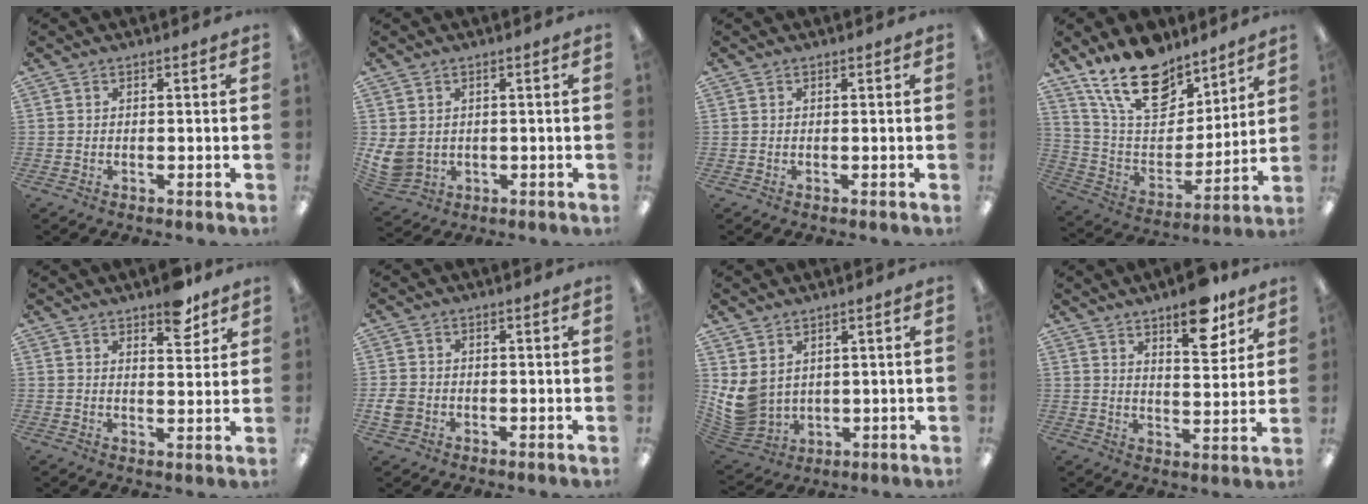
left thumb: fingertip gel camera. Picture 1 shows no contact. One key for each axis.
{"total": 5.6, "fx": 1.3, "fy": 4.8, "fz": 2.6, "tx": -0.073, "ty": -0.005, "tz": 0.027}
{"total": 0.0}
{"total": 19.8, "fx": 14.4, "fy": 9.8, "fz": 9.5, "tx": -0.176, "ty": -0.083, "tz": 0.262}
{"total": 6.5, "fx": 5.0, "fy": 2.6, "fz": 3.3, "tx": -0.021, "ty": -0.034, "tz": 0.080}
{"total": 3.6, "fx": -0.7, "fy": 3.1, "fz": 1.6, "tx": -0.023, "ty": 0.002, "tz": -0.015}
{"total": 7.4, "fx": 2.6, "fy": 6.0, "fz": 3.7, "tx": -0.104, "ty": -0.019, "tz": 0.055}
{"total": 11.7, "fx": 8.1, "fy": 4.3, "fz": 7.3, "tx": -0.081, "ty": -0.048, "tz": 0.130}